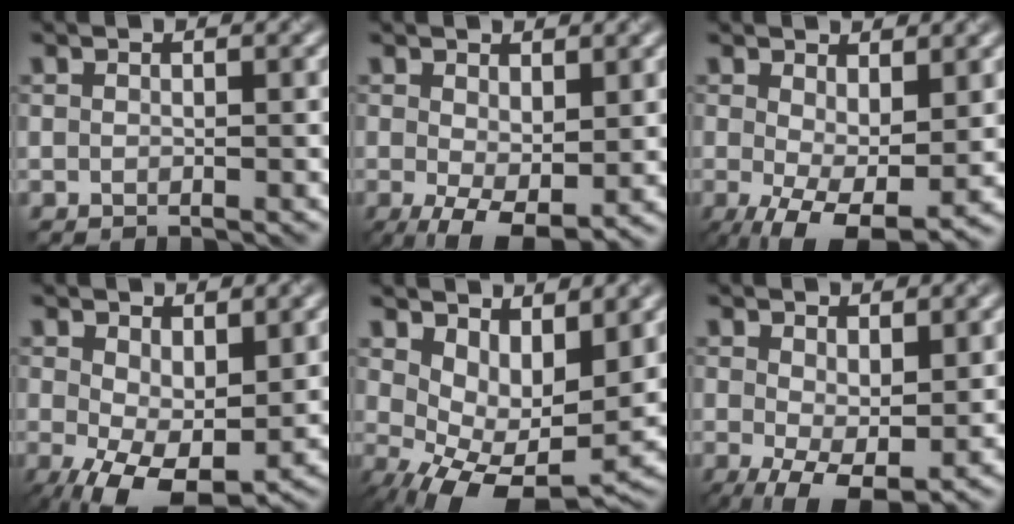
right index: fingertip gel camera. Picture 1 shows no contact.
{"total": 5.5, "force": [-0.9, 2.6, 4.7], "torque": [-0.098, -0.018, -0.007]}
{"total": 7.6, "force": [-1.5, 3.6, 6.5], "torque": [-0.129, -0.024, -0.011]}
{"total": 8.3, "force": [-1.9, 4.2, 6.9], "torque": [-0.132, -0.022, -0.019]}
{"total": 7.4, "force": [1.0, 3.7, 6.3], "torque": [-0.109, -0.020, 0.025]}
{"total": 6.2, "force": [-0.8, 3.0, 5.4], "torque": [-0.109, -0.020, -0.004]}